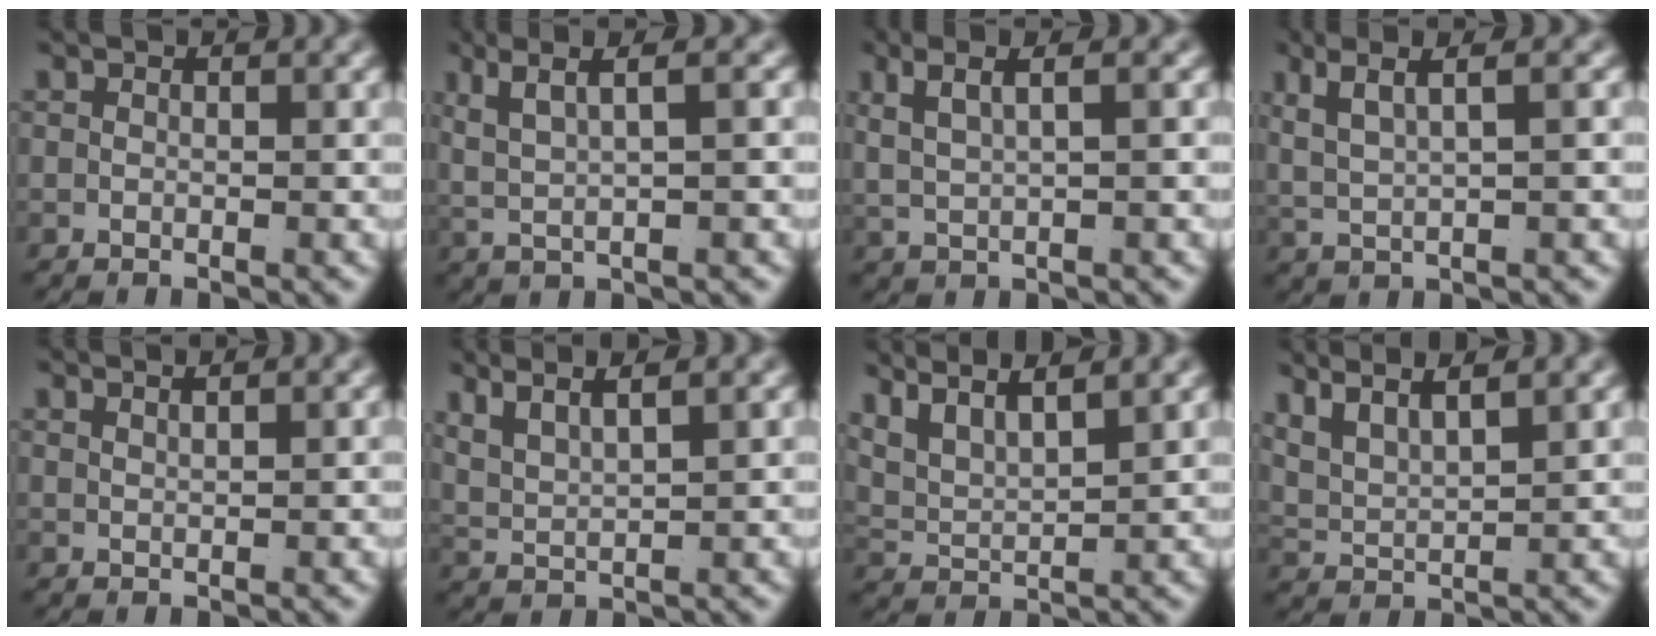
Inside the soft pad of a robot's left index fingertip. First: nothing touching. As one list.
[{"total": 5.9, "force": [2.3, 3.0, 4.5], "torque": [-0.082, 0.020, 0.034]}, {"total": 4.7, "force": [1.9, 2.4, 3.6], "torque": [-0.061, 0.020, 0.030]}, {"total": 5.3, "force": [2.2, 2.9, 3.9], "torque": [-0.074, 0.018, 0.034]}, {"total": 1.6, "force": [1.3, -0.7, 0.5], "torque": [-0.006, -0.002, 0.029]}, {"total": 5.6, "force": [3.1, 3.1, 3.4], "torque": [-0.074, 0.007, 0.052]}, {"total": 7.7, "force": [4.1, 5.2, 3.9], "torque": [-0.086, 0.012, 0.053]}, {"total": 7.0, "force": [3.7, 4.7, 3.7], "torque": [-0.082, 0.011, 0.051]}]